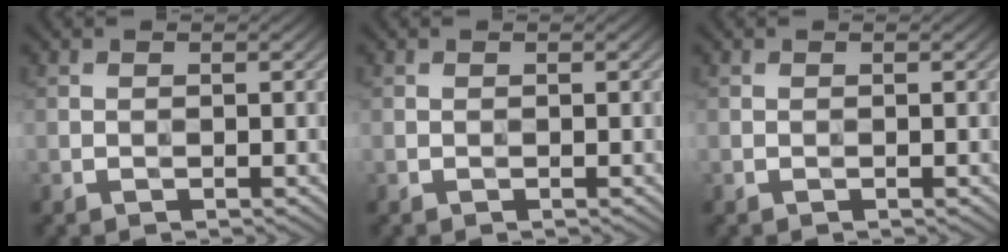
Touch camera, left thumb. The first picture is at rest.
{"total": 0.0}
{"total": 0.0}